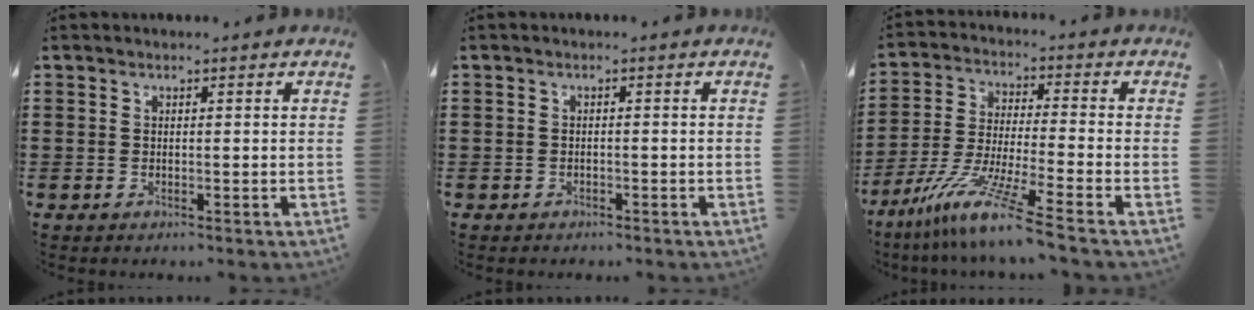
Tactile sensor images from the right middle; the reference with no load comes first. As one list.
[{"total": 0.7, "force": [-0.6, 0.4, -0.1], "torque": [0.000, 0.003, -0.016]}, {"total": 10.4, "force": [-8.0, -0.4, 6.7], "torque": [-0.143, -0.006, -0.165]}]